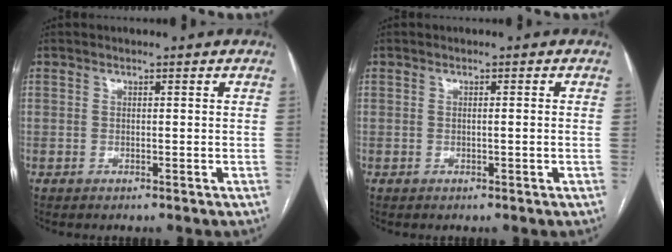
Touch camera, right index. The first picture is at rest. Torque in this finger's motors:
{"motor_torque": [-0.21, -0.09, -0.03, -0.01]}